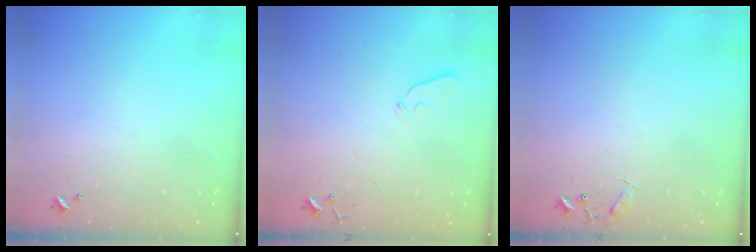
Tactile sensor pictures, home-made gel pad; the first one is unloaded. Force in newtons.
{"total": 3.6, "press": 3.5, "slide": 0.7}
{"total": 8.0, "press": 8.0, "slide": 0.5}